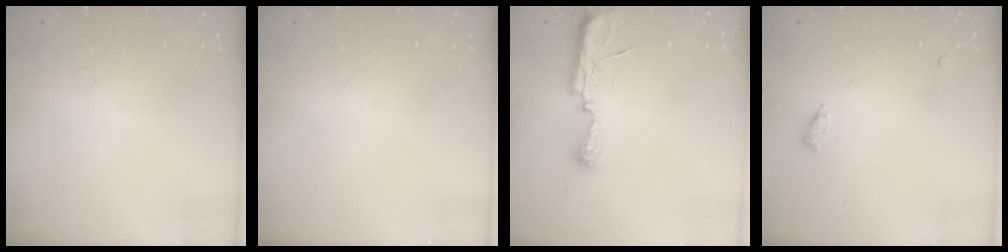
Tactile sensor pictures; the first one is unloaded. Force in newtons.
{"total": 0.0}
{"total": 7.2, "press": 7.2, "slide": 0.7}
{"total": 4.5, "press": 4.5, "slide": 0.4}